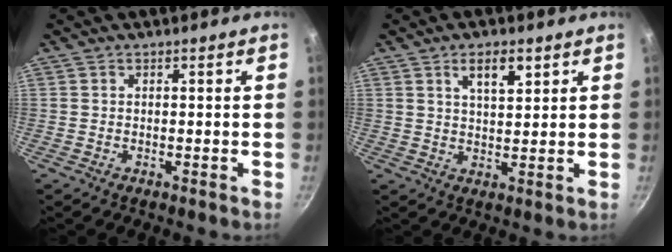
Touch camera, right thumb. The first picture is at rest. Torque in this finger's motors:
{"motor_torque": [0.43, 1.42, 0.25, -0.06, 0.17]}